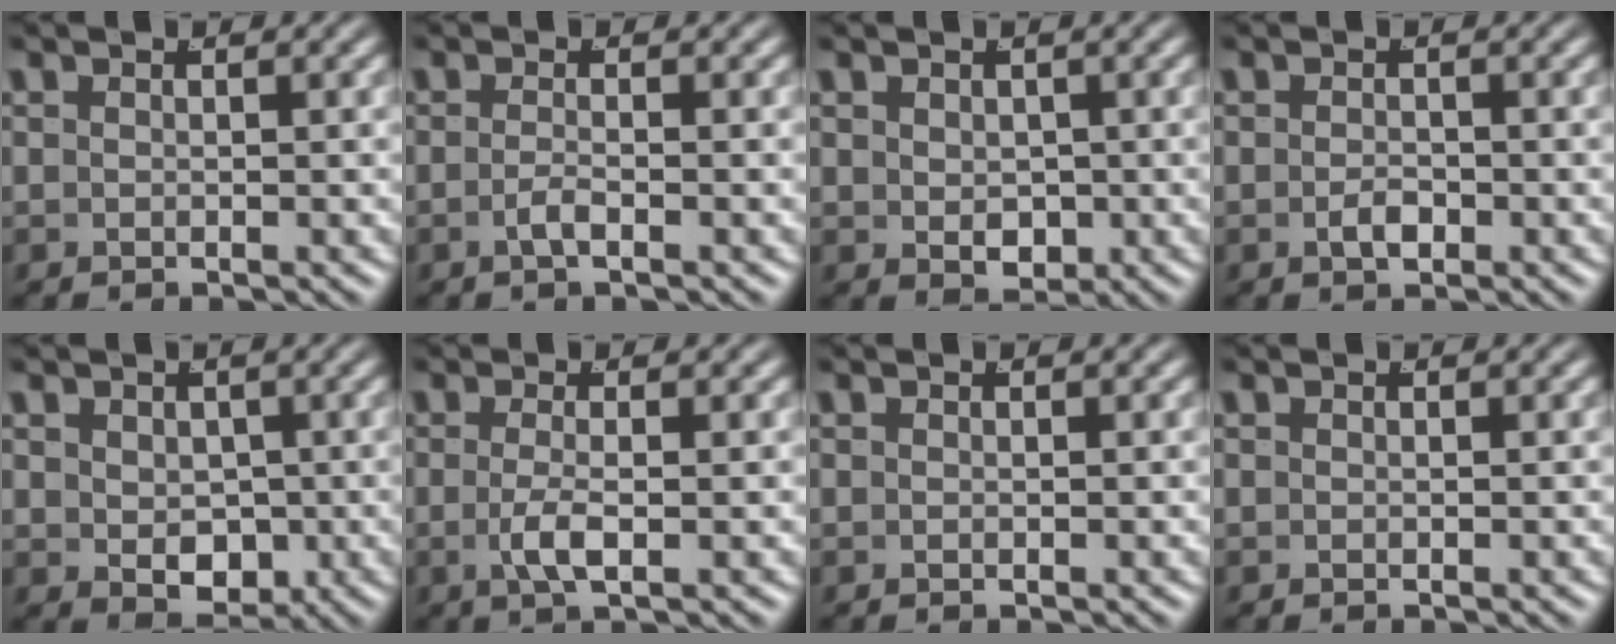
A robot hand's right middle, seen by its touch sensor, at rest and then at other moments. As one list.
[{"total": 1.4, "force": [-1.0, -0.3, 0.8], "torque": [-0.018, -0.008, -0.017]}, {"total": 2.0, "force": [-0.1, 1.3, 1.5], "torque": [-0.026, -0.023, 0.017]}, {"total": 1.2, "force": [-0.7, 0.4, 0.9], "torque": [-0.015, -0.007, -0.008]}, {"total": 3.5, "force": [-0.4, 2.4, 2.5], "torque": [-0.039, -0.033, 0.015]}, {"total": 2.1, "force": [-0.7, -0.1, 2.0], "torque": [-0.042, -0.014, -0.006]}, {"total": 0.0}, {"total": 0.0}]